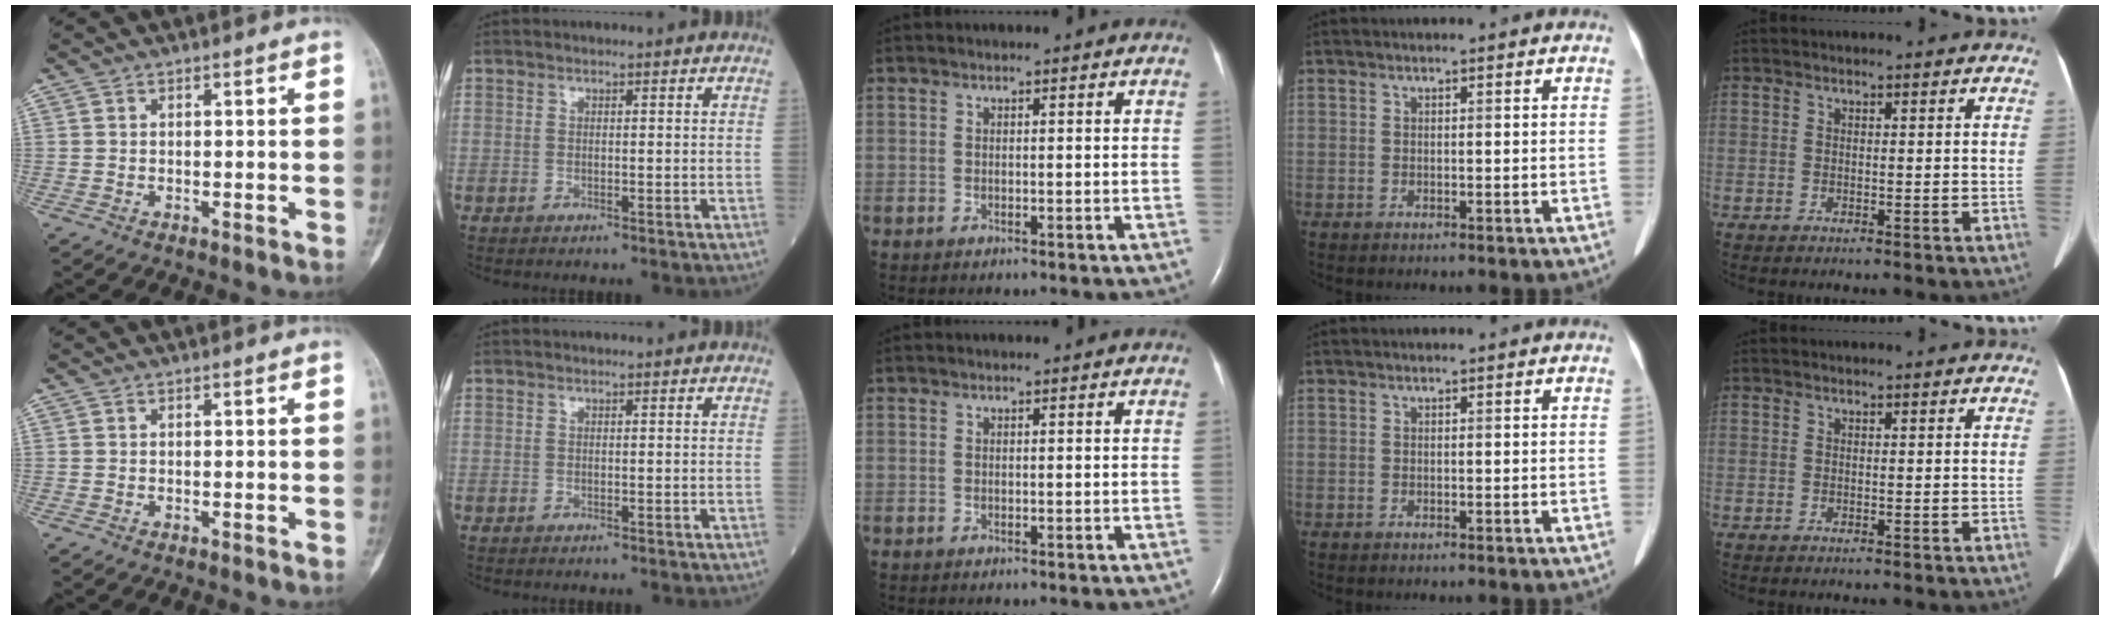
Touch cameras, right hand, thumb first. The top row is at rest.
{}